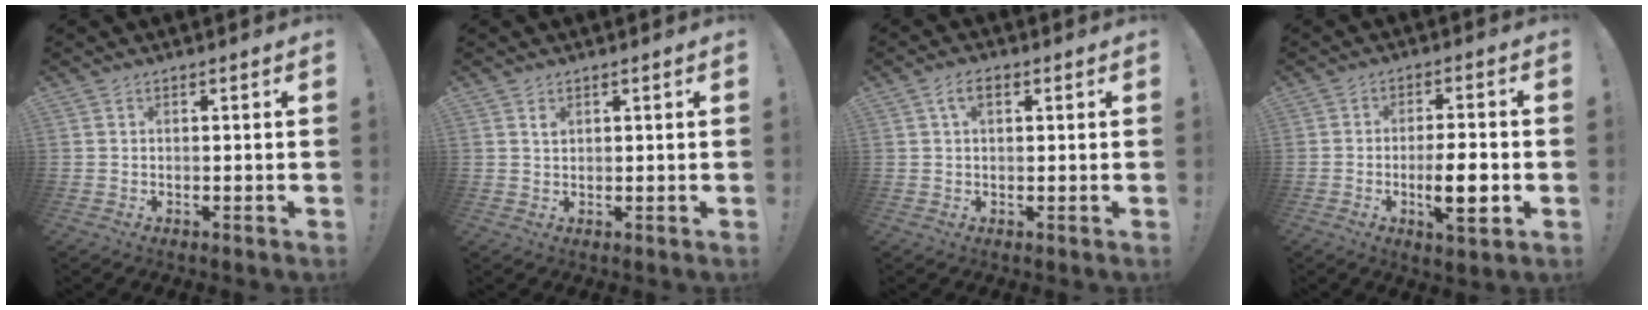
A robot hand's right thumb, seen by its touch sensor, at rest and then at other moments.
{"total": 1.3, "force": [0.9, 0.8, 0.6], "torque": [-0.006, -0.003, 0.015]}
{"total": 4.4, "force": [1.6, 2.3, 3.4], "torque": [-0.062, 0.006, 0.028]}
{"total": 10.0, "force": [-2.6, 2.1, 9.4], "torque": [-0.148, -0.002, -0.049]}